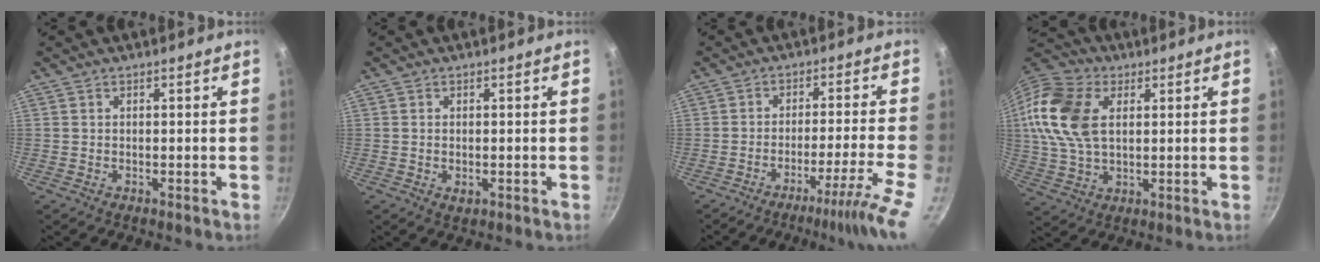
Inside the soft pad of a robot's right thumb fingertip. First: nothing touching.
{"total": 1.7, "force": [-0.3, 1.0, 1.3], "torque": [-0.022, -0.003, -0.002]}
{"total": 10.0, "force": [-6.2, -1.2, 7.7], "torque": [-0.114, 0.033, -0.092]}
{"total": 16.2, "force": [3.6, 10.5, 11.8], "torque": [-0.228, 0.009, 0.060]}